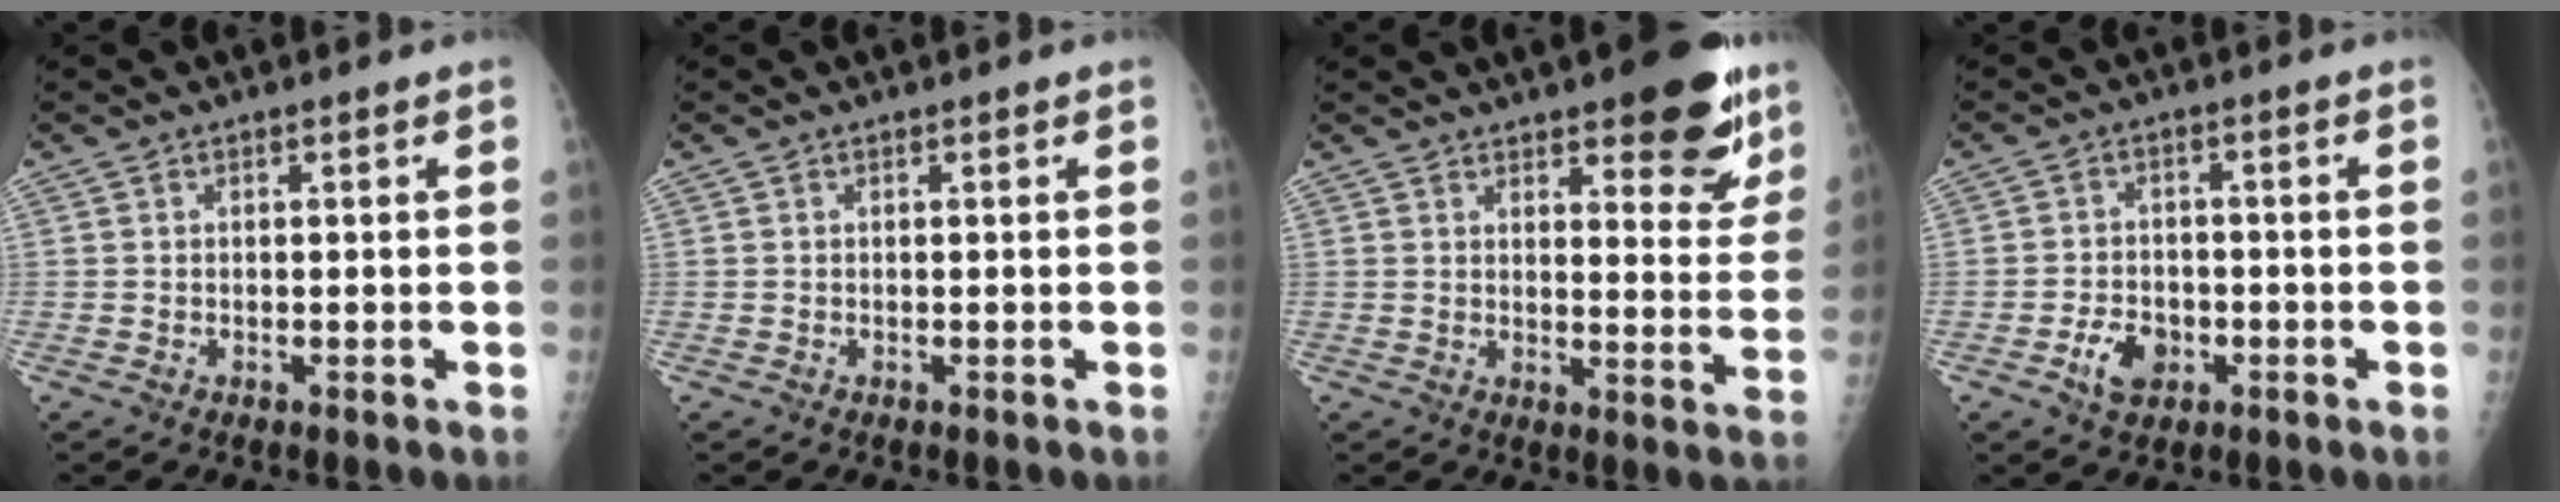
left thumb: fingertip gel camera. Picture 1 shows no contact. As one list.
[{"total": 0.0}, {"total": 13.0, "force": [8.1, 4.7, 9.0], "torque": [-0.067, -0.043, 0.105]}, {"total": 5.7, "force": [-2.4, 4.0, 3.2], "torque": [-0.041, 0.014, -0.039]}]